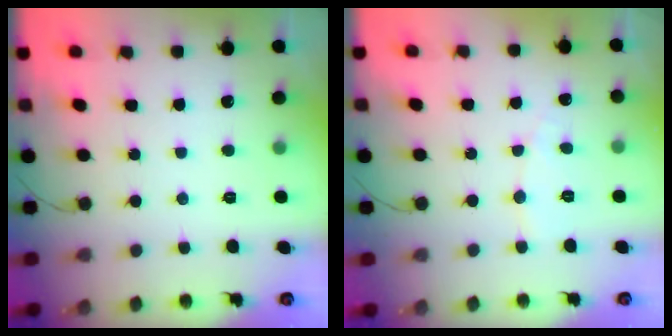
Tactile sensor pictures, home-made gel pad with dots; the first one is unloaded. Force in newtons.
{"total": 4.9, "press": 4.9, "slide": 0.5}